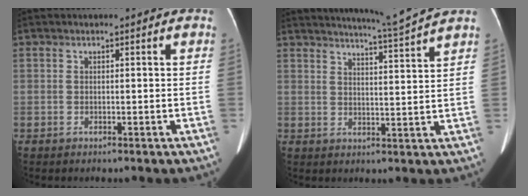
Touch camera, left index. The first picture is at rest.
{"total": 7.8, "force": [7.2, -2.4, 2.0], "torque": [-0.040, -0.025, 0.109]}